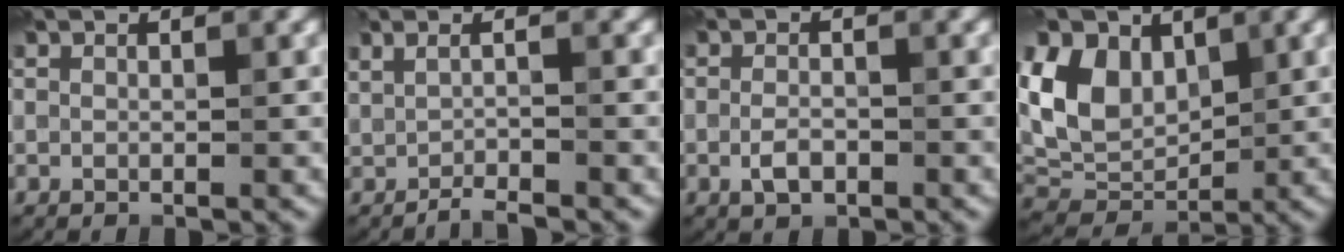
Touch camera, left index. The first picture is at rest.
{"total": 2.1, "force": [-0.9, 0.4, 1.9], "torque": [-0.029, -0.003, -0.022]}
{"total": 1.9, "force": [-0.8, 1.0, 1.5], "torque": [-0.028, 0.000, -0.018]}
{"total": 8.5, "force": [2.7, 6.1, 5.4], "torque": [-0.121, 0.002, 0.043]}